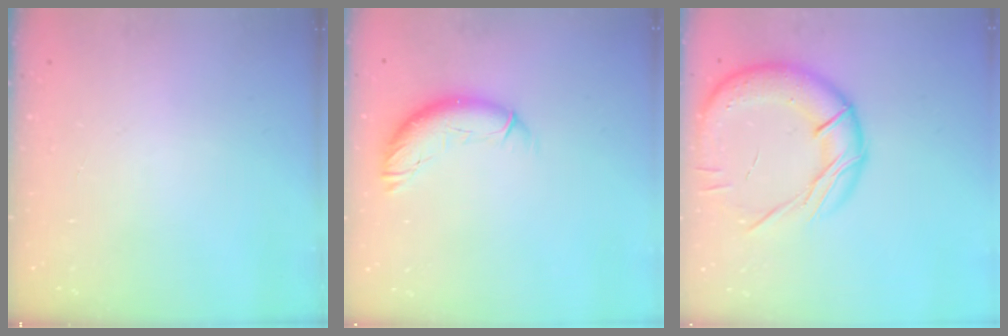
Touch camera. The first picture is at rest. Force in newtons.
{"total": 10.4, "press": 10.3, "slide": 0.9}
{"total": 21.4, "press": 21.2, "slide": 3.3}